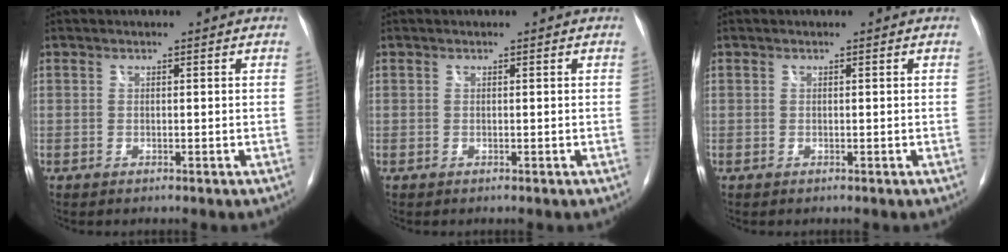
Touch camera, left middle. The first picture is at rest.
{"total": 0.0}
{"total": 0.0}